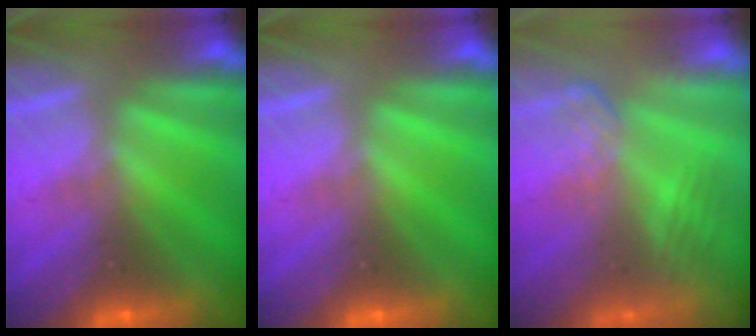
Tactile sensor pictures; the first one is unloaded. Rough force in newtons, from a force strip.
{"total": 0.0}
{"total": 2.7}